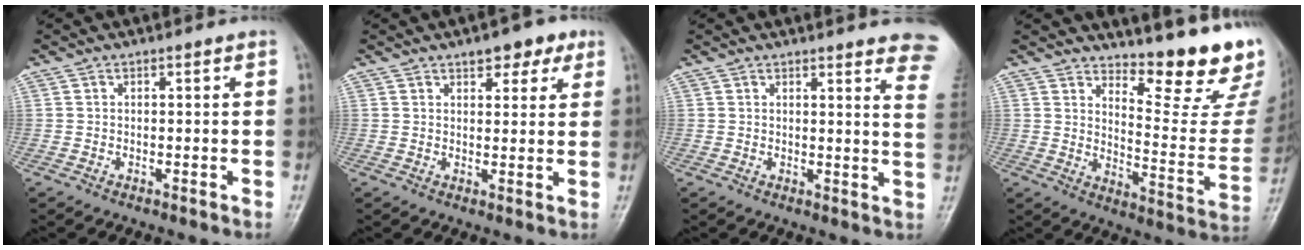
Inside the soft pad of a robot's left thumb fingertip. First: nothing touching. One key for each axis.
{"total": 5.7, "fx": 3.5, "fy": 2.8, "fz": 3.6, "tx": -0.020, "ty": -0.012, "tz": 0.043}
{"total": 12.2, "fx": 10.4, "fy": 1.8, "fz": 6.0, "tx": -0.034, "ty": -0.060, "tz": 0.094}
{"total": 16.5, "fx": 13.8, "fy": 3.0, "fz": 8.4, "tx": -0.082, "ty": -0.151, "tz": 0.184}